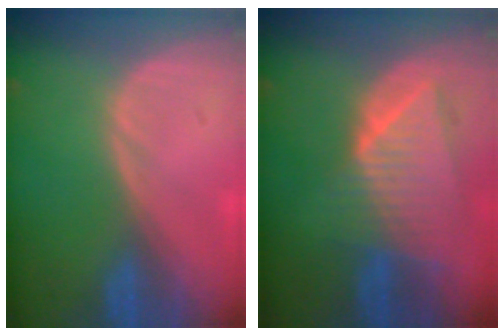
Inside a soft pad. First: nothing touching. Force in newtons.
{"total": 9.1, "press": 8.0, "slide": 4.3}